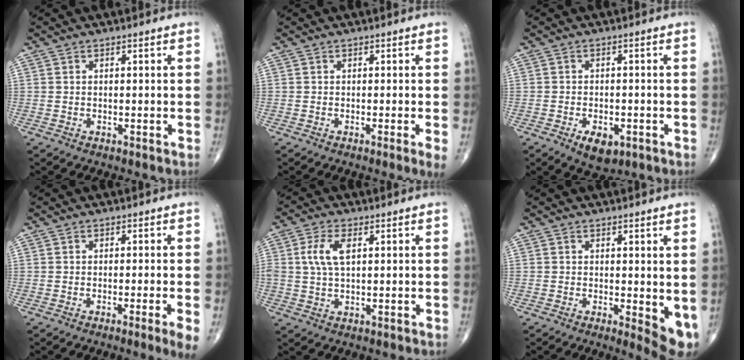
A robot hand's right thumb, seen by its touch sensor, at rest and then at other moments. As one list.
[{"total": 2.1, "force": [-0.5, -0.1, 2.0], "torque": [-0.035, -0.008, -0.011]}, {"total": 5.4, "force": [-2.4, 2.9, 3.8], "torque": [-0.052, 0.004, -0.030]}, {"total": 3.6, "force": [-1.5, -0.4, 3.2], "torque": [-0.051, -0.011, -0.027]}, {"total": 5.7, "force": [1.3, 2.8, 4.8], "torque": [-0.110, 0.005, 0.025]}, {"total": 5.5, "force": [0.2, 1.8, 5.2], "torque": [-0.063, -0.015, 0.006]}]